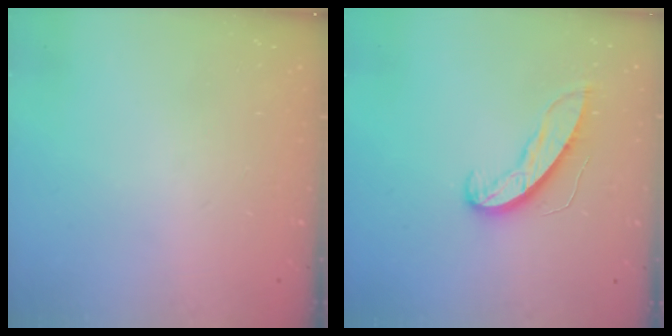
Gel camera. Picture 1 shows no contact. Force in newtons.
{"total": 9.0, "press": 9.0, "slide": 0.3}